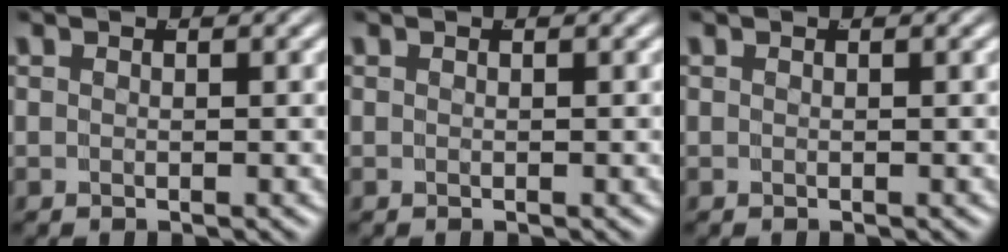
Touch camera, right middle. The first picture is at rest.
{"total": 0.0}
{"total": 0.0}